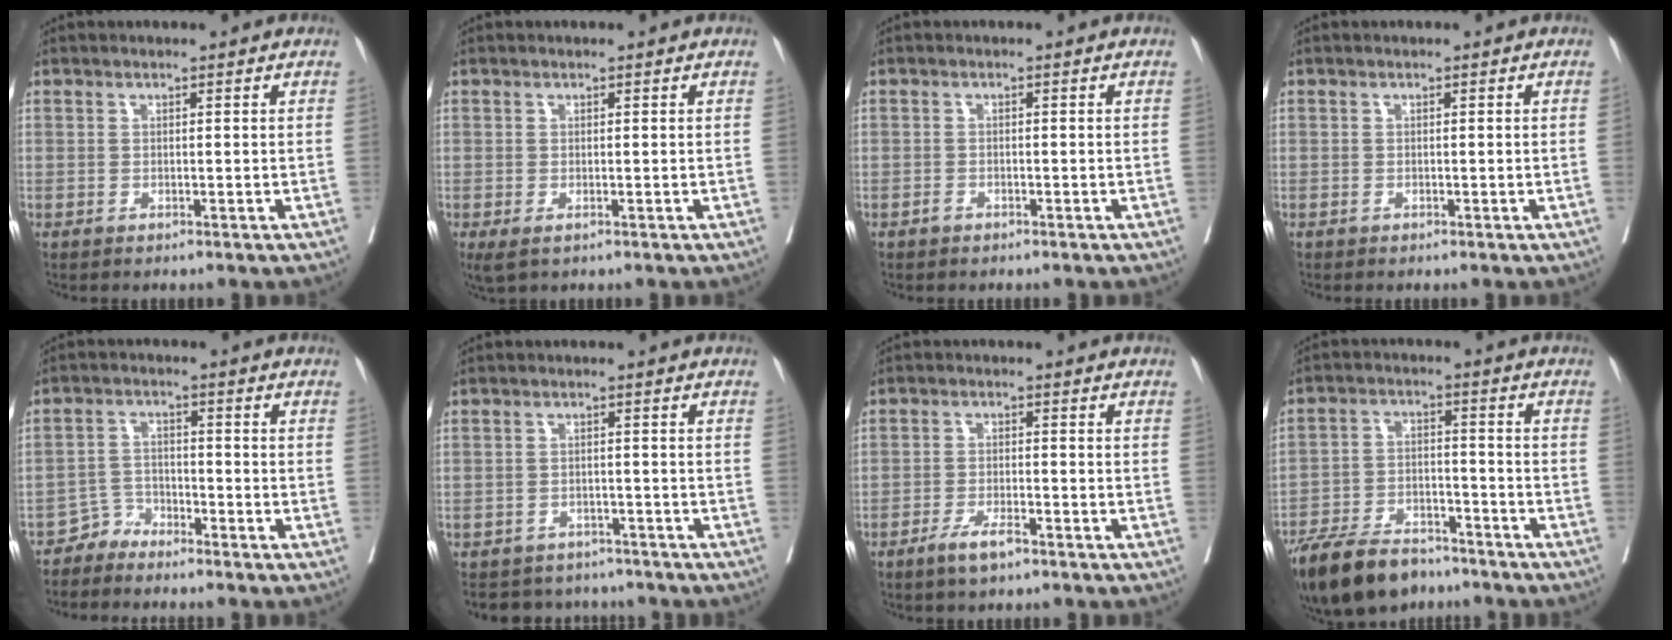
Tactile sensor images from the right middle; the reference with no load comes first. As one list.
[{"total": 2.3, "force": [-1.0, 1.0, 1.8], "torque": [-0.025, -0.006, -0.011]}, {"total": 0.7, "force": [-0.6, 0.4, 0.1], "torque": [0.000, 0.003, -0.011]}, {"total": 0.0}, {"total": 2.9, "force": [-2.7, 0.9, -0.7], "torque": [0.024, 0.000, -0.052]}, {"total": 7.7, "force": [-7.0, 3.1, 0.6], "torque": [-0.003, 0.013, -0.088]}, {"total": 3.9, "force": [-2.7, 0.8, 2.7], "torque": [-0.051, -0.001, -0.050]}, {"total": 13.7, "force": [-11.4, 5.3, 5.5], "torque": [-0.088, 0.004, -0.188]}]